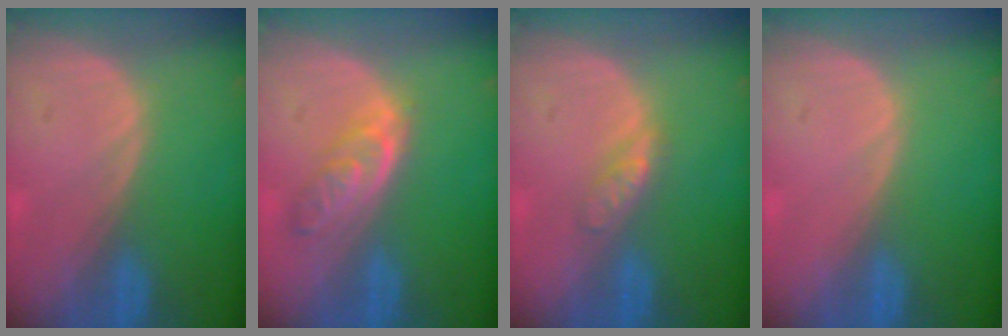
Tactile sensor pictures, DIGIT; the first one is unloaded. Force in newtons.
{"total": 4.7, "press": 4.7, "slide": 0.7}
{"total": 2.7, "press": 2.7, "slide": 0.3}
{"total": 0.0}